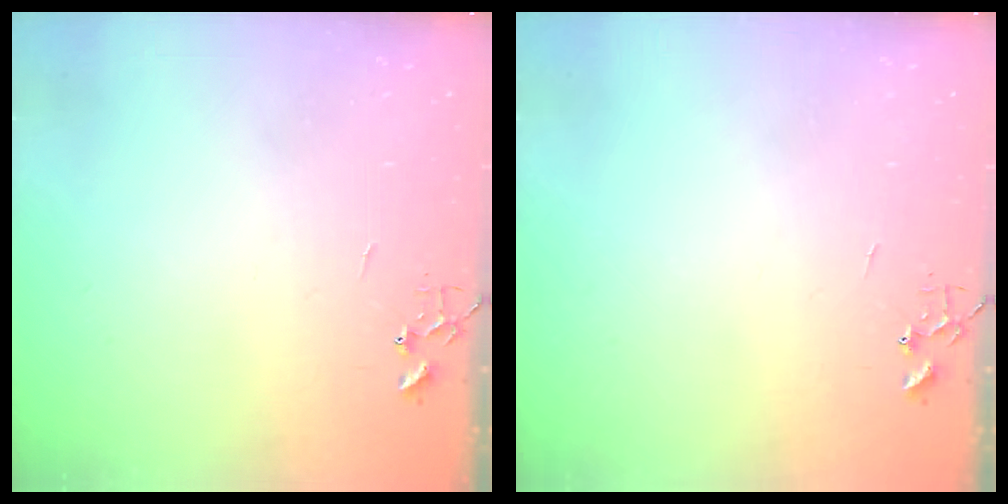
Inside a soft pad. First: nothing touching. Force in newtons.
{"total": 0.0}